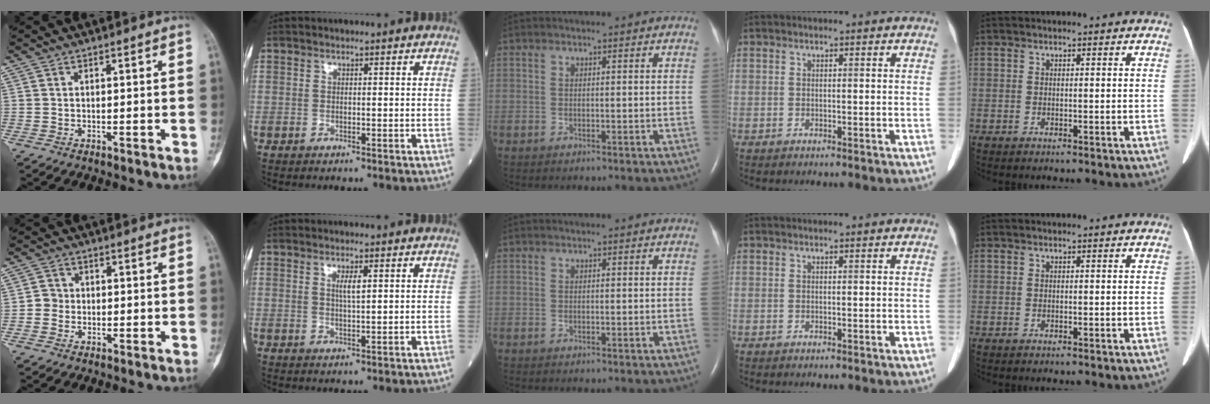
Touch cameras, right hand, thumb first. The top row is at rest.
{"thumb": {"total": 2.4, "force": [-0.5, 2.3, 0.6], "torque": [0.003, 0.009, -0.018]}, "index": {"total": 2.1, "force": [0.8, 0.2, 2.0], "torque": [-0.037, -0.003, 0.013]}}